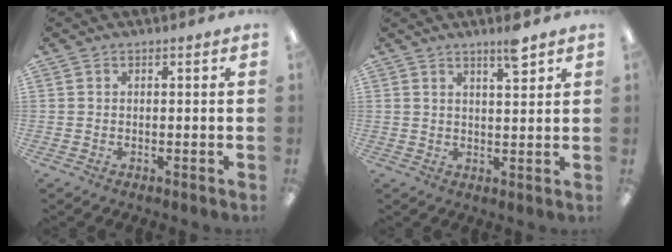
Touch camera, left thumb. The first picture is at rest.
{"total": 4.8, "force": [3.6, 0.6, 3.1], "torque": [-0.046, -0.018, 0.057]}